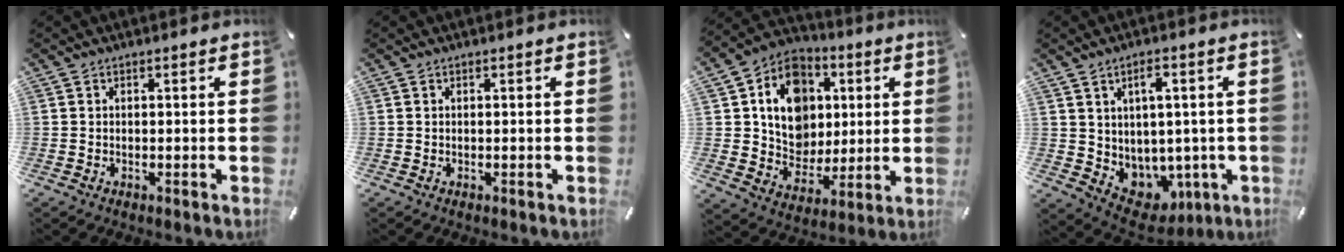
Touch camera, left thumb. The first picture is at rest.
{"total": 0.0}
{"total": 15.4, "force": [3.0, 13.4, 7.1], "torque": [-0.116, -0.012, 0.061]}
{"total": 6.7, "force": [2.2, 5.6, 3.1], "torque": [-0.050, -0.031, 0.044]}